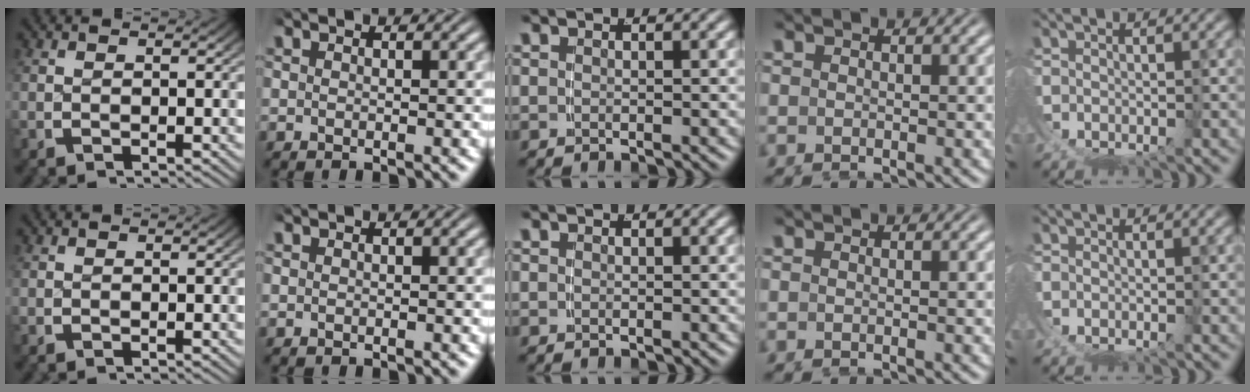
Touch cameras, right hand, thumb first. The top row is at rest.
{}